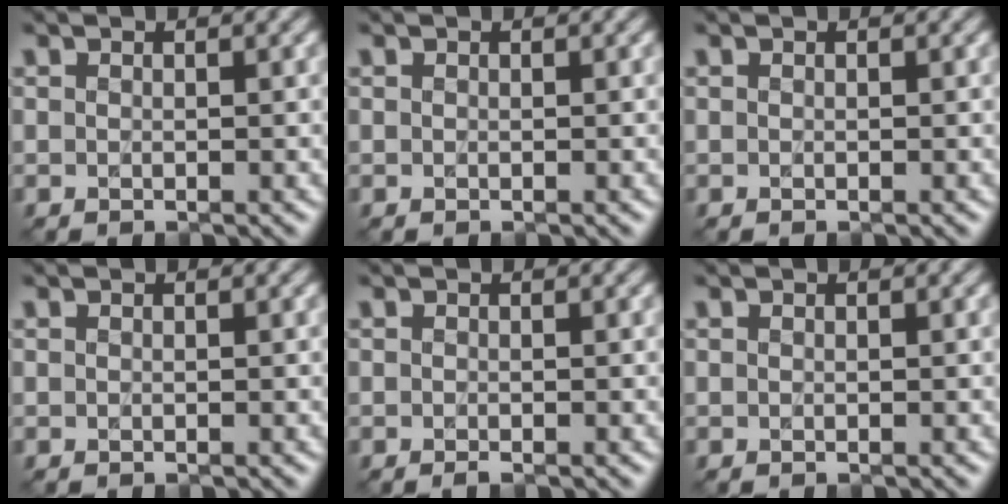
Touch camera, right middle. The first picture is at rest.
{"total": 0.0}
{"total": 0.0}
{"total": 0.0}
{"total": 0.6, "force": [-0.5, 0.0, 0.2], "torque": [-0.001, -0.001, -0.007]}
{"total": 0.0}